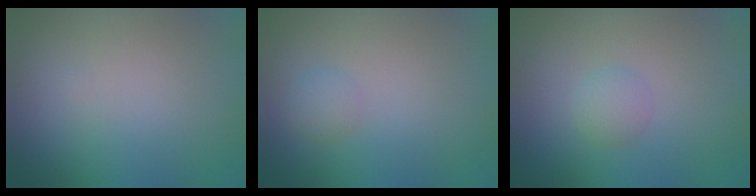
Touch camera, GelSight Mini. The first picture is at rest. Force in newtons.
{"total": 1.1, "press": 1.1, "slide": 0.1}
{"total": 1.3, "press": 1.3, "slide": 0.1}